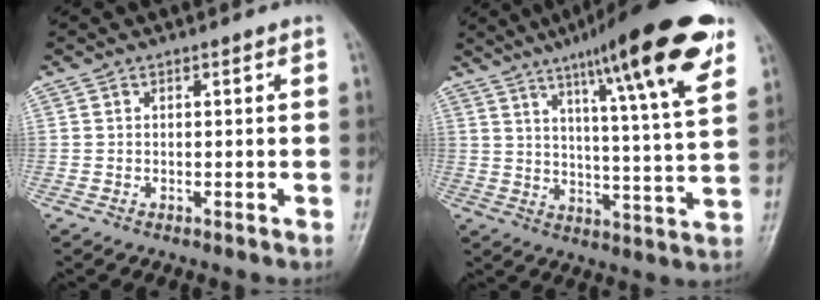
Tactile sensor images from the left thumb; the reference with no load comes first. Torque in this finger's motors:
{"motor_torque": [0.97, 0.12, 1.57, -1.21, 0.34]}